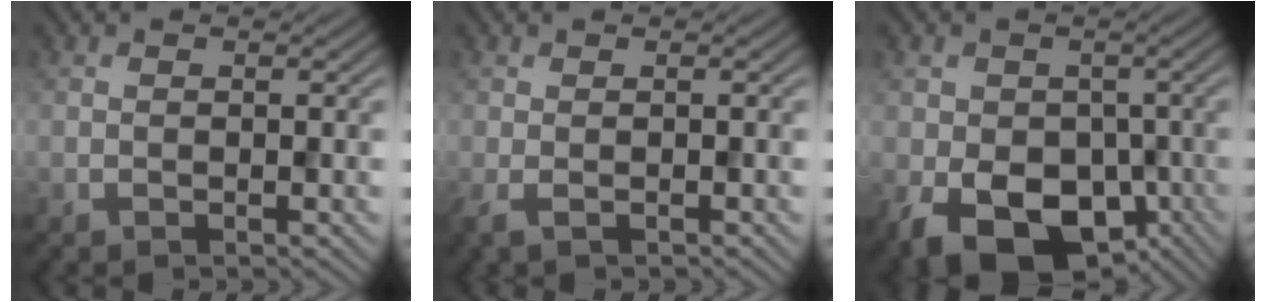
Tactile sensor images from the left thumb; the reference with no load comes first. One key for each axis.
{"total": 2.0, "fx": -1.0, "fy": 0.8, "fz": 1.6, "tx": -0.044, "ty": -0.005, "tz": -0.017}
{"total": 12.0, "fx": -4.7, "fy": 8.6, "fz": 6.8, "tx": -0.118, "ty": -0.037, "tz": -0.082}